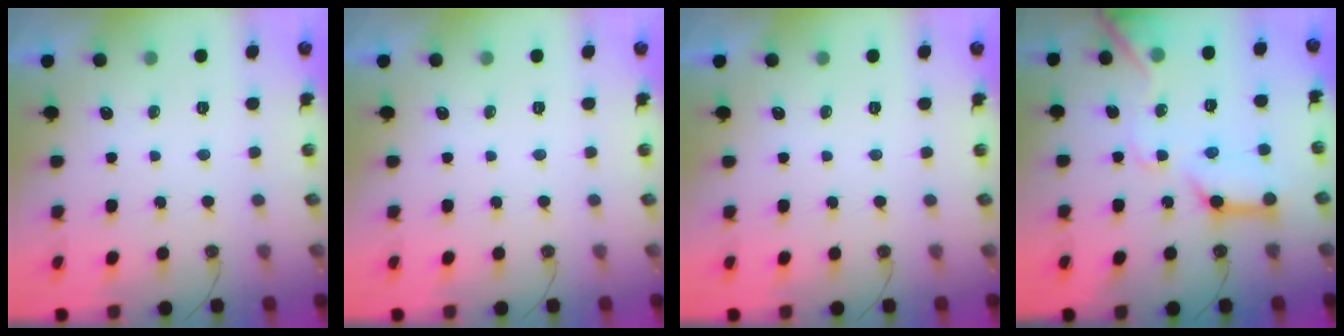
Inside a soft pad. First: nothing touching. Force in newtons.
{"total": 0.0}
{"total": 0.0}
{"total": 14.3, "press": 14.1, "slide": 1.8}